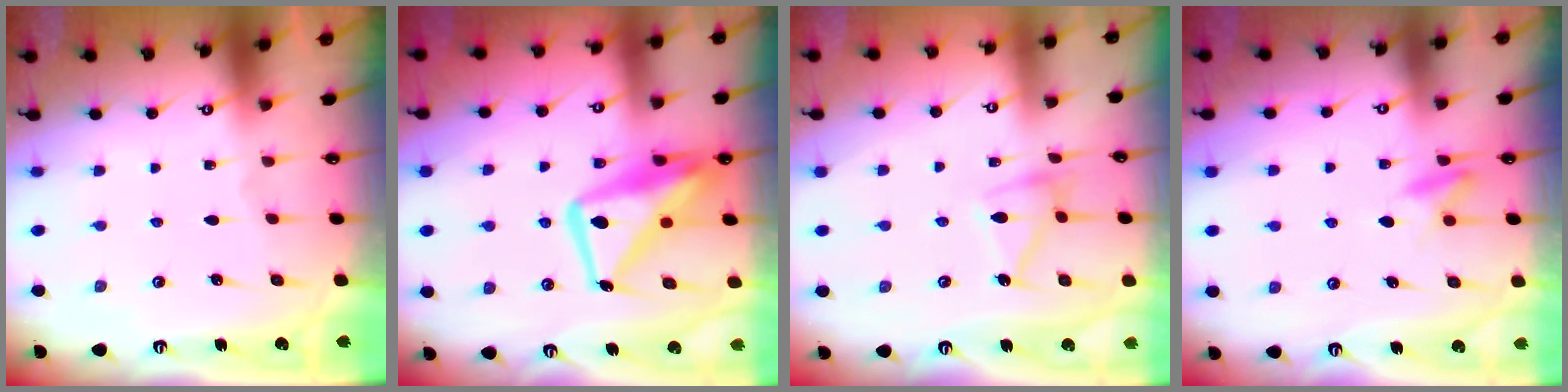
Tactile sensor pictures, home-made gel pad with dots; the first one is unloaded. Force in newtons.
{"total": 17.2, "press": 17.2, "slide": 1.7}
{"total": 12.3, "press": 12.3, "slide": 0.4}
{"total": 8.0, "press": 7.9, "slide": 1.0}